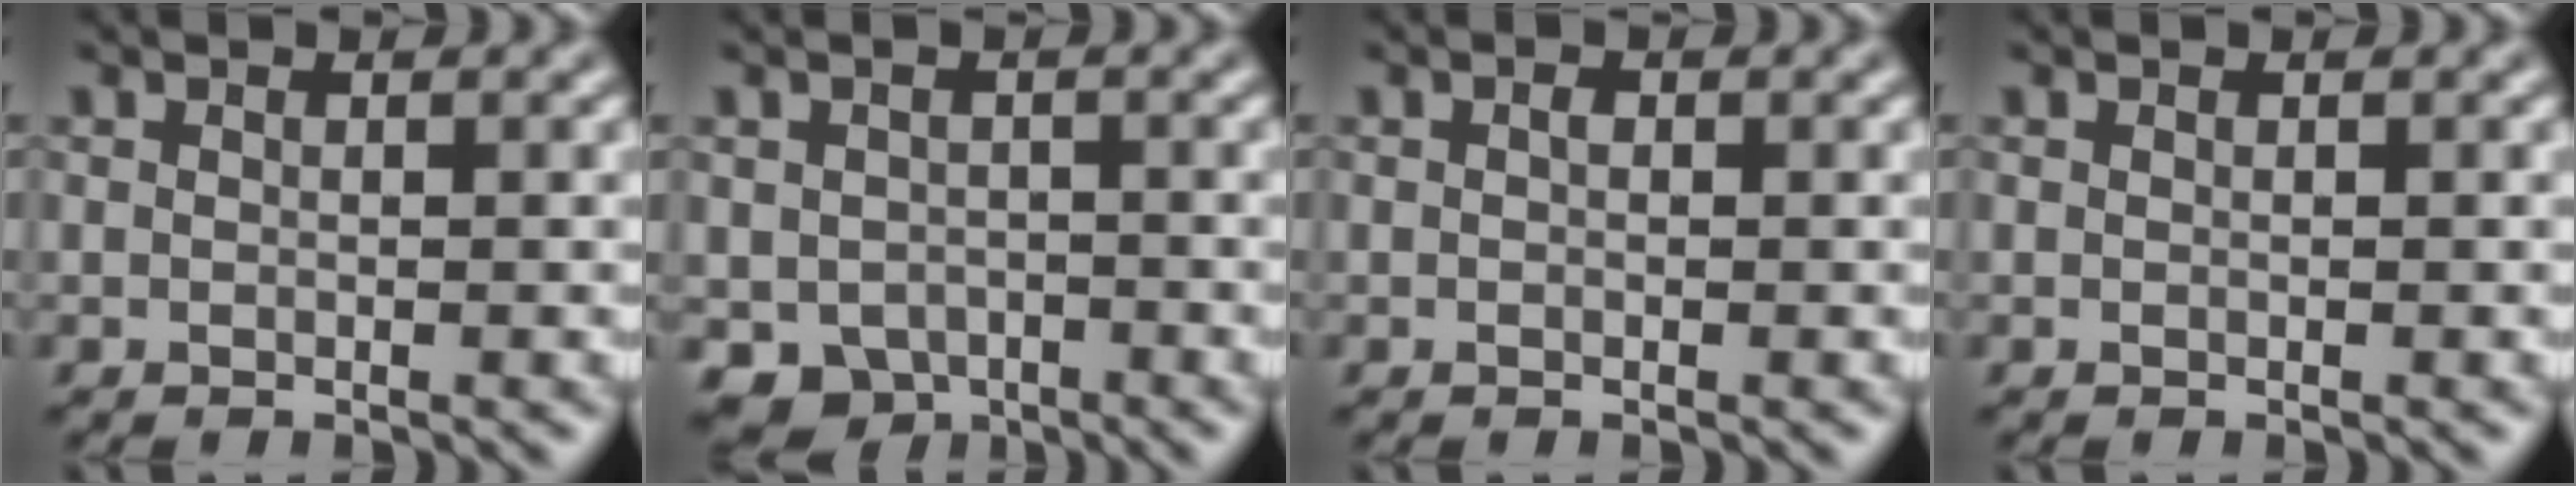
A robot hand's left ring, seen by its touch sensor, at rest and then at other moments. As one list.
[{"total": 3.7, "force": [-1.8, 2.9, 1.4], "torque": [-0.019, -0.011, -0.030]}, {"total": 0.6, "force": [0.1, 0.4, 0.4], "torque": [-0.006, -0.001, -0.001]}, {"total": 0.0}]